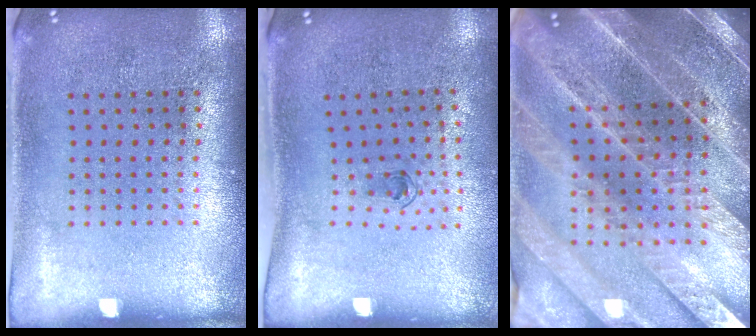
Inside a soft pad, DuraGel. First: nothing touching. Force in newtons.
{"total": 0.7, "press": 0.4, "slide": 0.6}
{"total": 4.0, "press": 3.7, "slide": 1.4}